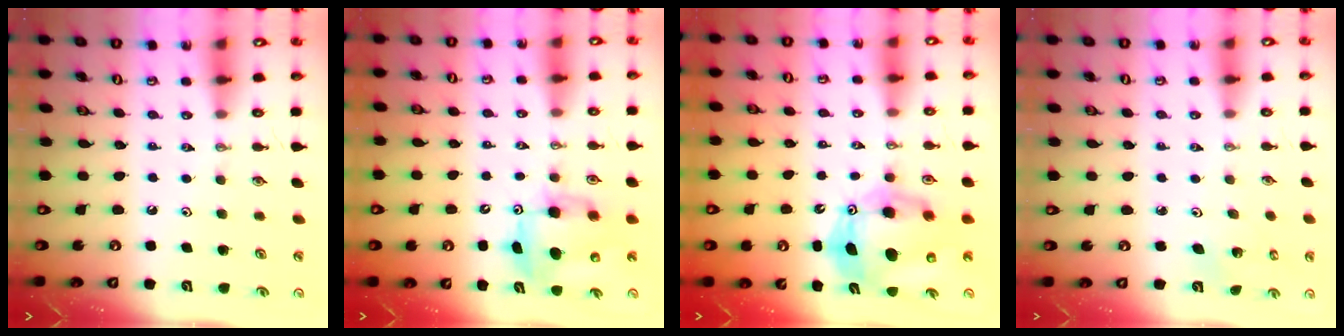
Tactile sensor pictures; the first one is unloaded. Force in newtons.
{"total": 7.8, "press": 7.7, "slide": 1.5}
{"total": 14.5, "press": 14.3, "slide": 2.4}
{"total": 2.1, "press": 2.1, "slide": 0.1}